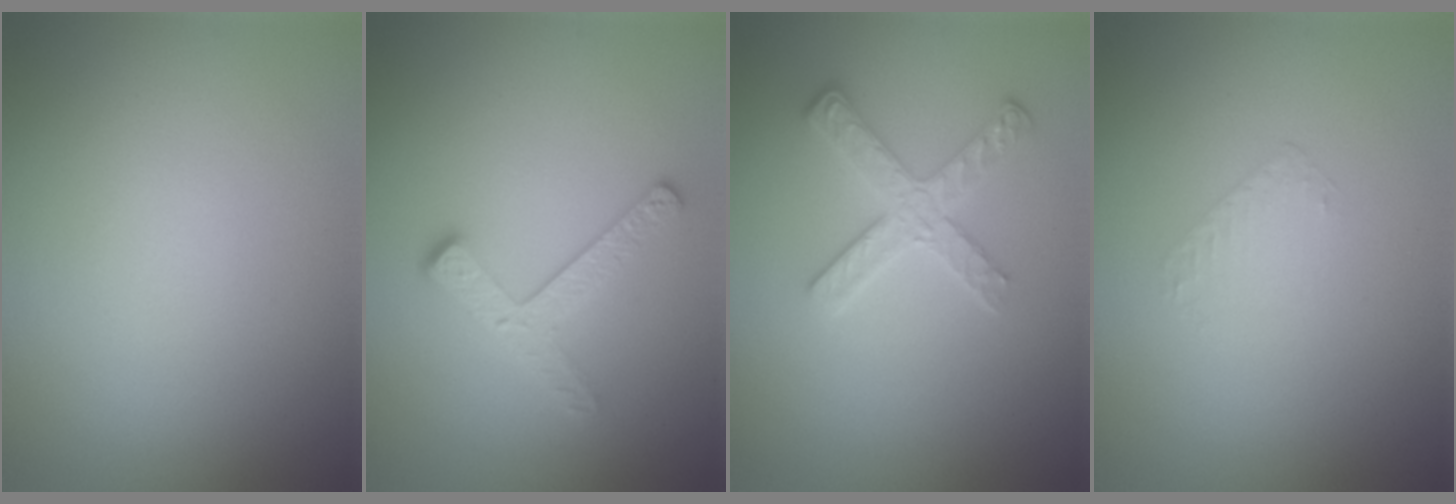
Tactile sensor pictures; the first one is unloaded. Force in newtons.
{"total": 3.1, "press": 2.5, "slide": 1.8}
{"total": 2.7, "press": 2.6, "slide": 0.5}
{"total": 0.6, "press": 0.4, "slide": 0.5}